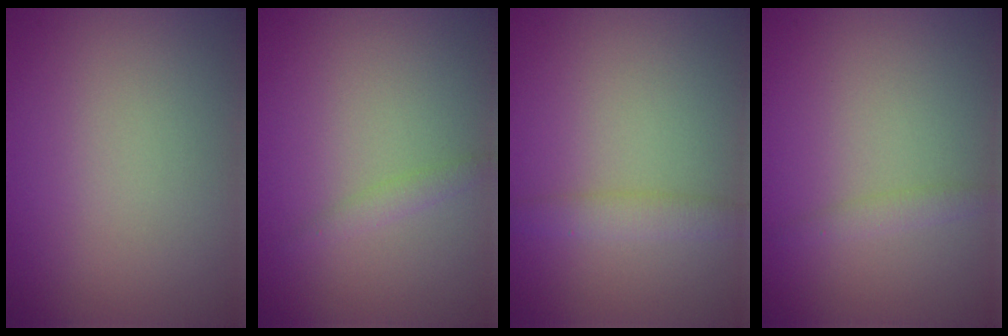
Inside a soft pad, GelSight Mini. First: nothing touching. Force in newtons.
{"total": 1.0, "press": 1.0, "slide": 0.0}
{"total": 1.9, "press": 1.9, "slide": 0.1}
{"total": 1.0, "press": 1.0, "slide": 0.0}